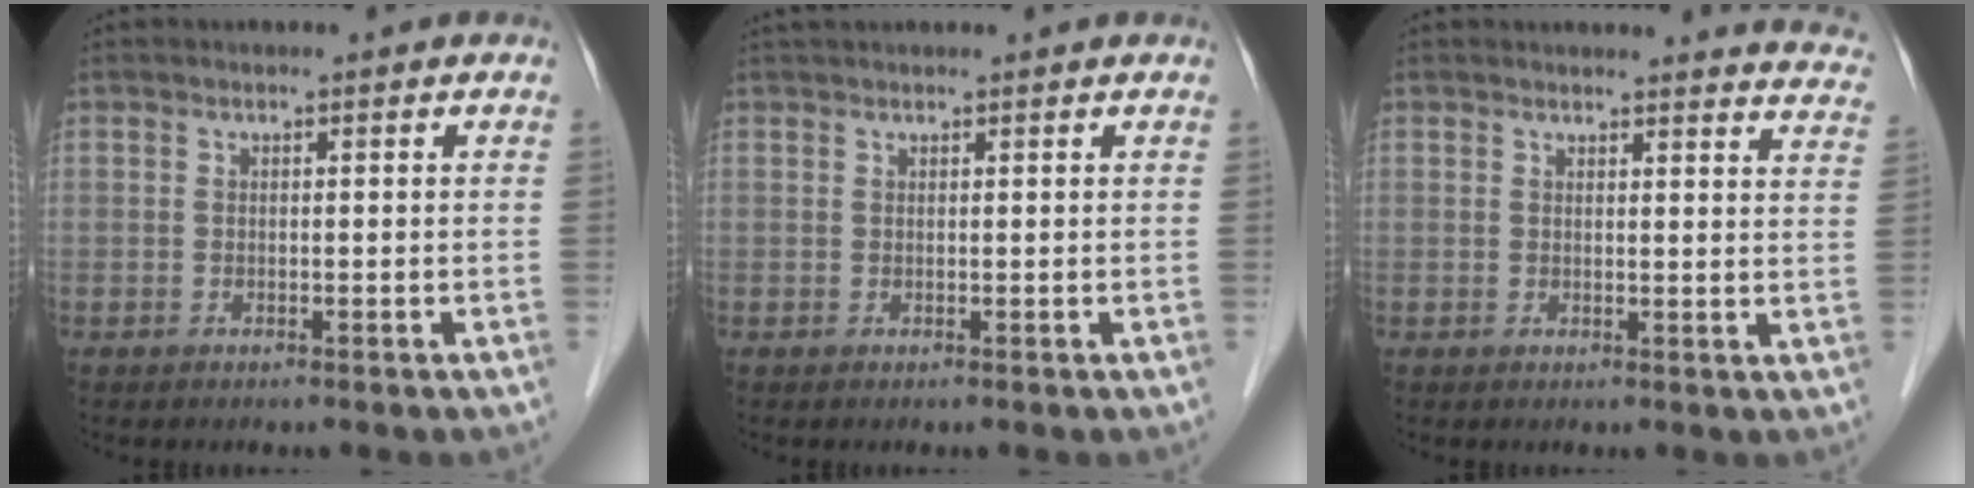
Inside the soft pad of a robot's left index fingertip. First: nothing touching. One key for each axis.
{"total": 3.4, "fx": 3.1, "fy": 0.2, "fz": 1.2, "tx": -0.013, "ty": 0.036, "tz": 0.048}
{"total": 12.0, "fx": 11.9, "fy": 1.5, "fz": 1.3, "tx": 0.020, "ty": -0.059, "tz": 0.092}